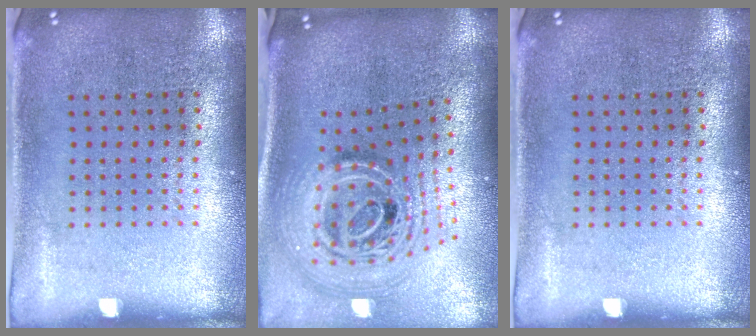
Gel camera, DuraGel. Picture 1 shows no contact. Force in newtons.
{"total": 2.6, "press": 1.8, "slide": 1.9}
{"total": 0.0}